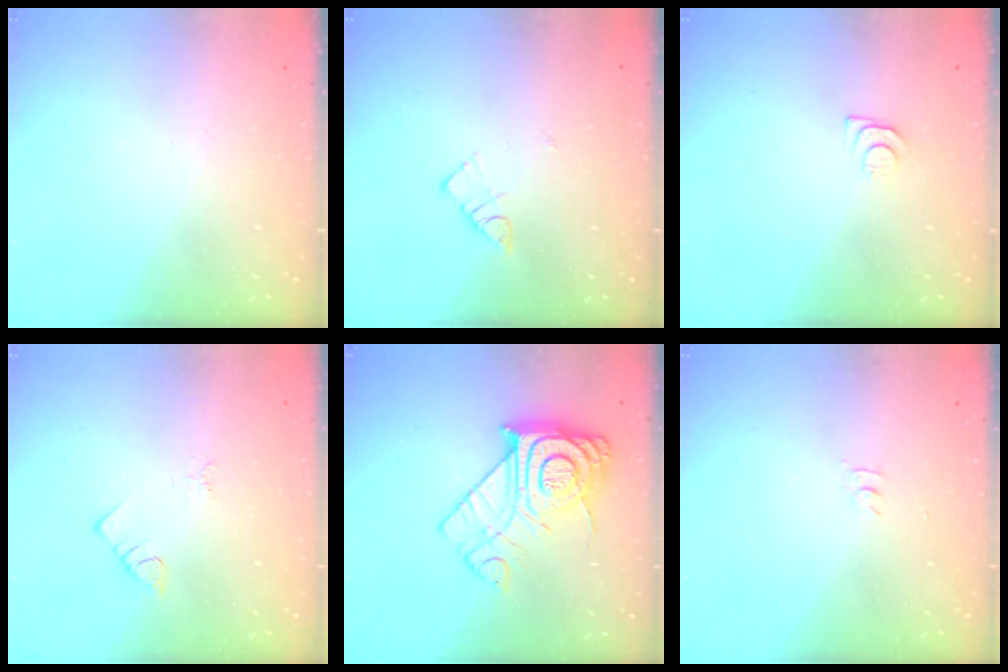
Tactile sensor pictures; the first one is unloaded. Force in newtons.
{"total": 4.1, "press": 4.0, "slide": 0.5}
{"total": 4.6, "press": 4.6, "slide": 0.7}
{"total": 2.3, "press": 2.3, "slide": 0.4}
{"total": 16.4, "press": 16.3, "slide": 1.7}
{"total": 2.8, "press": 2.8, "slide": 0.4}